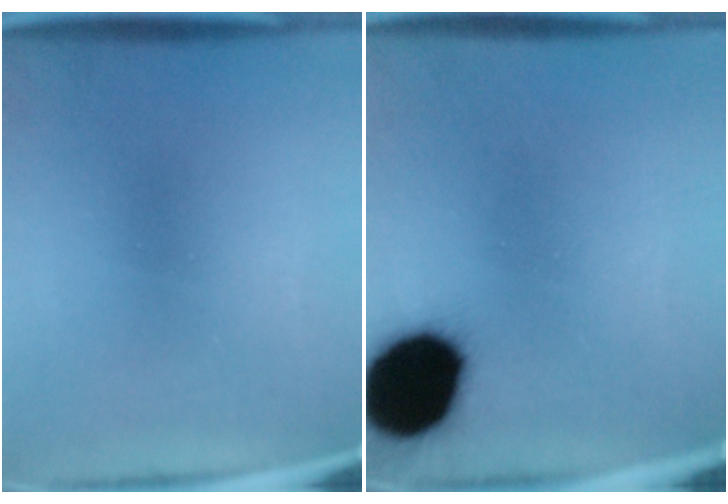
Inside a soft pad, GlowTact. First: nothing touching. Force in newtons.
{"total": 17.7}